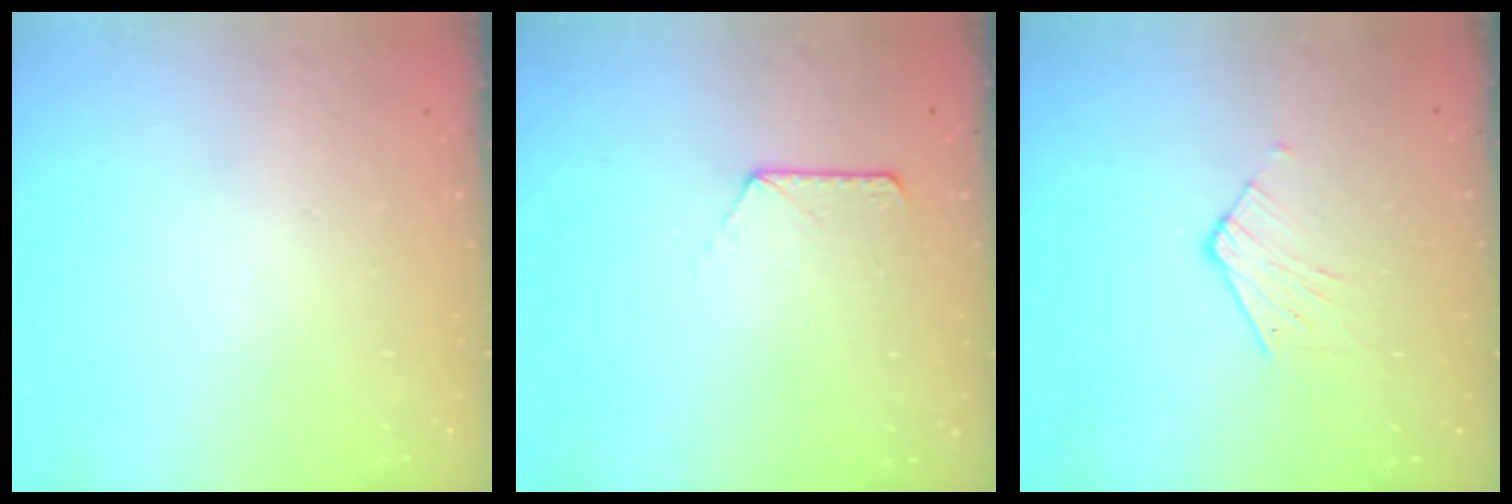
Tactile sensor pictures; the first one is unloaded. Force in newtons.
{"total": 7.0, "press": 7.0, "slide": 0.7}
{"total": 5.6, "press": 5.6, "slide": 0.4}